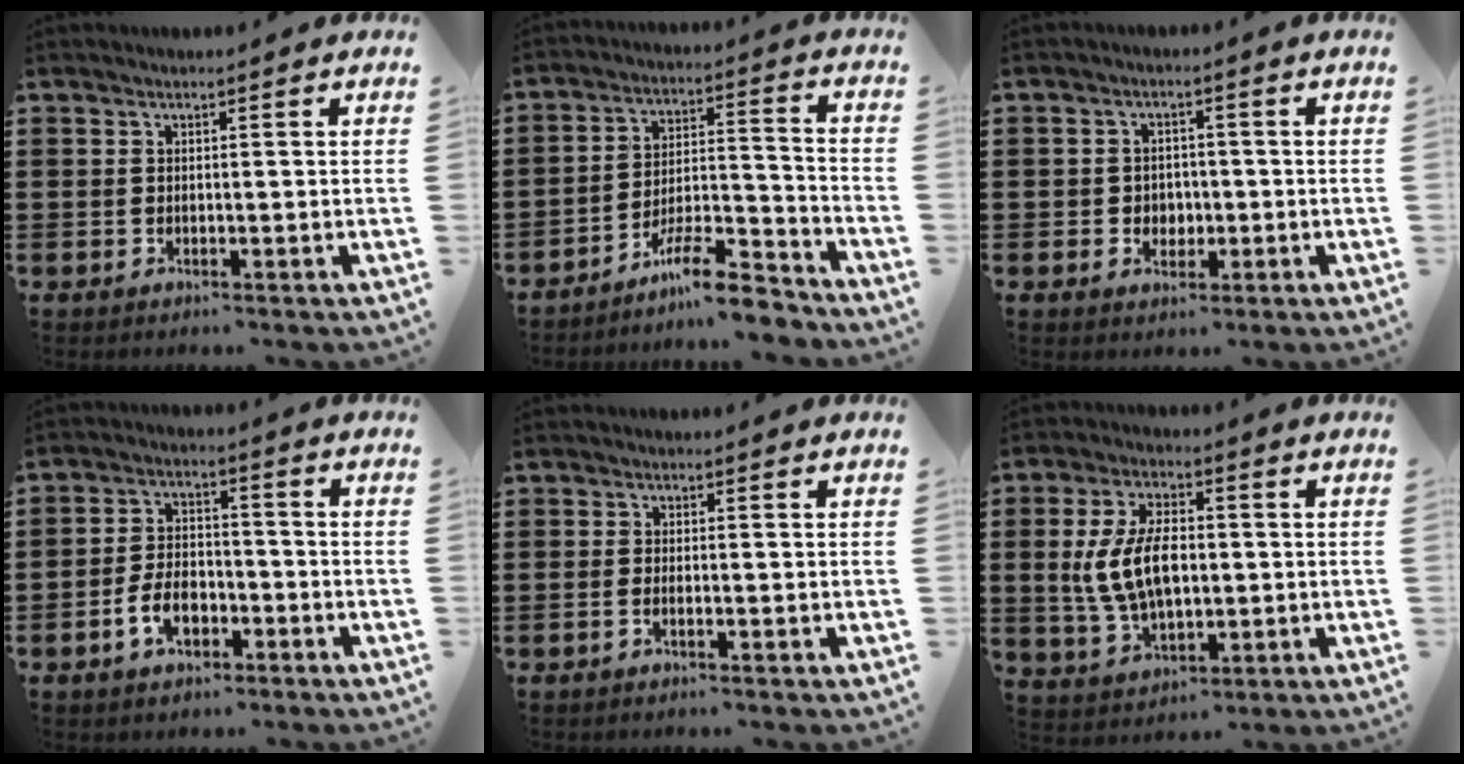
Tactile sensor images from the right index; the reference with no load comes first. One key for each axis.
{"total": 9.5, "fx": -8.2, "fy": 1.3, "fz": 4.5, "tx": -0.068, "ty": 0.027, "tz": -0.154}
{"total": 2.6, "fx": -0.7, "fy": 2.3, "fz": 0.9, "tx": -0.026, "ty": 0.006, "tz": -0.019}
{"total": 5.9, "fx": -2.8, "fy": 3.3, "fz": 4.1, "tx": -0.089, "ty": 0.002, "tz": -0.054}
{"total": 0.9, "fx": -0.5, "fy": -0.3, "fz": 0.7, "tx": -0.013, "ty": -0.008, "tz": -0.008}
{"total": 9.5, "fx": 0.1, "fy": 5.2, "fz": 7.9, "tx": -0.177, "ty": 0.008, "tz": -0.004}